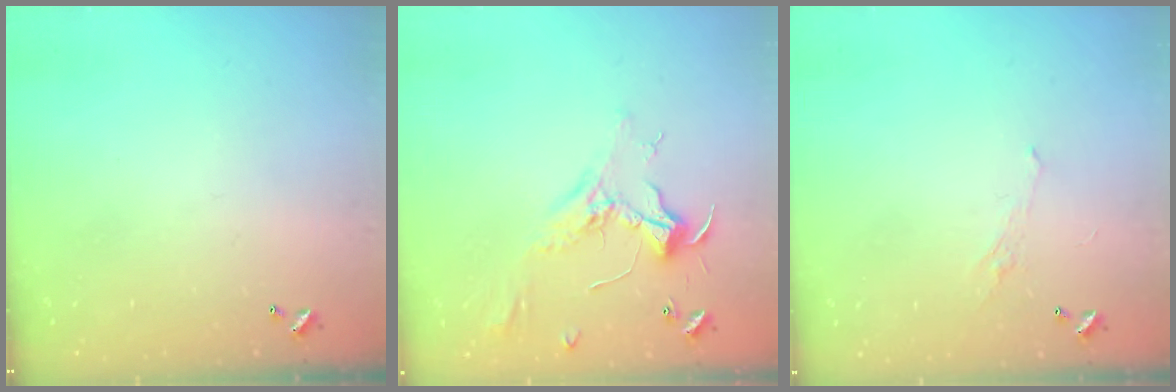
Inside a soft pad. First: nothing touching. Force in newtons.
{"total": 2.4, "press": 2.3, "slide": 0.8}
{"total": 1.1, "press": 0.8, "slide": 0.7}